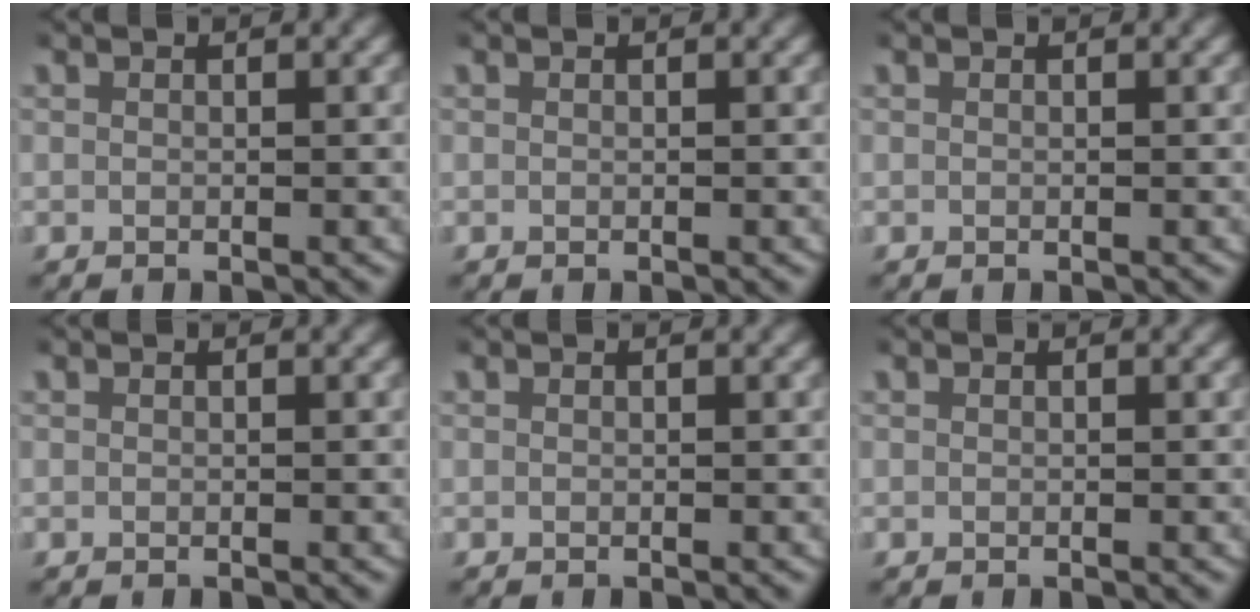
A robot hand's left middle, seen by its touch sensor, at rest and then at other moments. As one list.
[{"total": 0.0}, {"total": 0.0}, {"total": 0.0}, {"total": 0.0}, {"total": 0.0}]